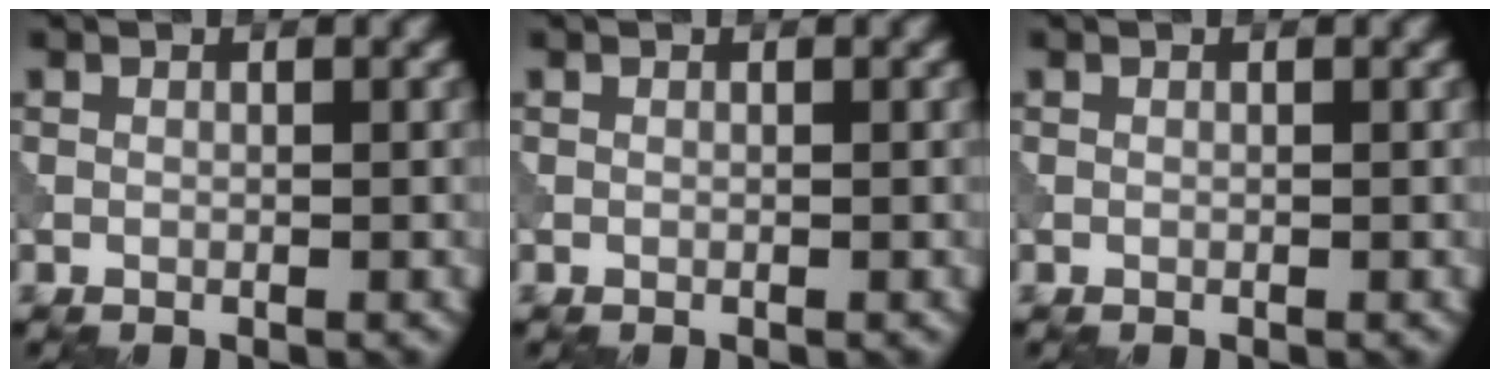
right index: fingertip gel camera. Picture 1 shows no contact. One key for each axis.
{"total": 0.0}
{"total": 0.0}